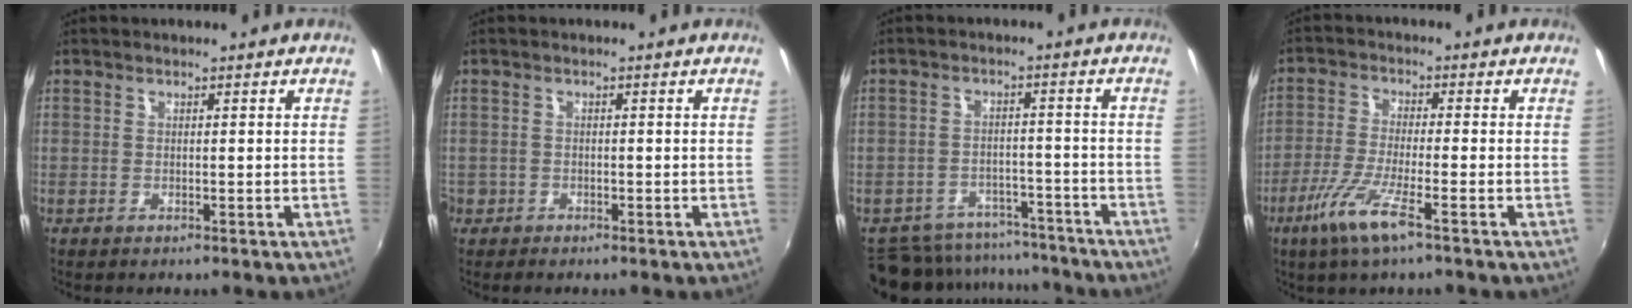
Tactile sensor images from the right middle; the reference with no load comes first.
{"total": 1.7, "force": [-0.9, 1.4, 0.3], "torque": [-0.011, -0.002, -0.013]}
{"total": 13.5, "force": [-11.9, 5.6, 3.1], "torque": [-0.078, 0.016, -0.159]}
{"total": 8.4, "force": [-4.6, 0.5, 6.9], "torque": [-0.155, -0.016, -0.091]}